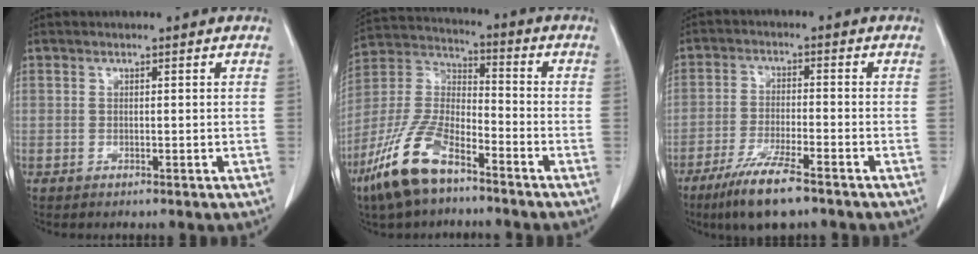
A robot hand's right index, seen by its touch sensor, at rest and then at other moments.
{"total": 13.8, "force": [-9.0, 4.7, 9.3], "torque": [-0.206, -0.007, -0.175]}
{"total": 9.1, "force": [-6.4, 1.0, 6.3], "torque": [-0.120, -0.022, -0.112]}